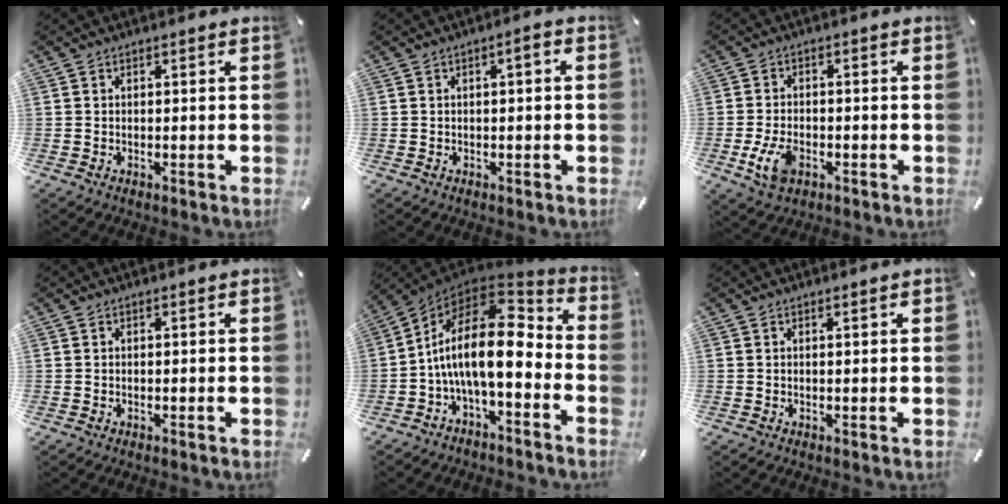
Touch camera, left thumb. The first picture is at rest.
{"total": 2.1, "force": [-0.5, 0.6, 1.9], "torque": [-0.034, 0.006, -0.010]}
{"total": 6.7, "force": [-2.6, 4.1, 4.6], "torque": [-0.111, 0.002, -0.051]}
{"total": 0.0}
{"total": 18.2, "force": [0.1, 8.3, 16.2], "torque": [-0.311, -0.017, -0.001]}
{"total": 0.6, "force": [0.3, 0.0, 0.5], "torque": [-0.009, 0.000, 0.004]}